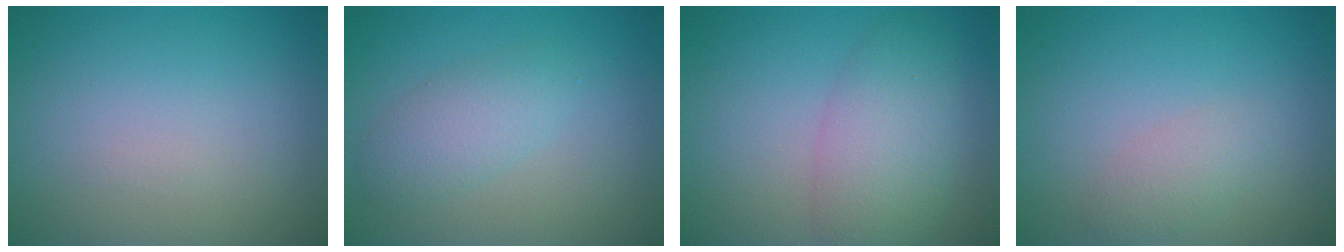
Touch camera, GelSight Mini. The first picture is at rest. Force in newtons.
{"total": 2.8, "press": 2.8, "slide": 0.1}
{"total": 5.0, "press": 5.0, "slide": 0.3}
{"total": 1.8, "press": 1.8, "slide": 0.2}